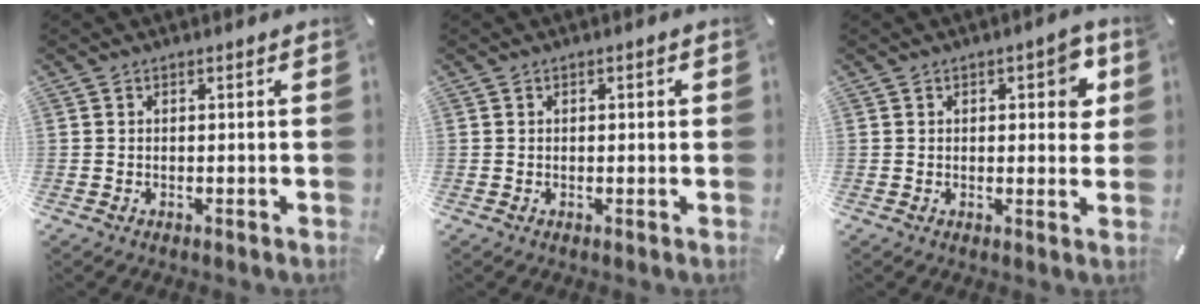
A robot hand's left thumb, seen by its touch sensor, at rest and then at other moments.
{"total": 0.7, "force": [0.0, 0.4, 0.5], "torque": [-0.010, 0.002, -0.001]}
{"total": 5.3, "force": [1.5, 2.8, 4.2], "torque": [-0.045, -0.004, 0.017]}